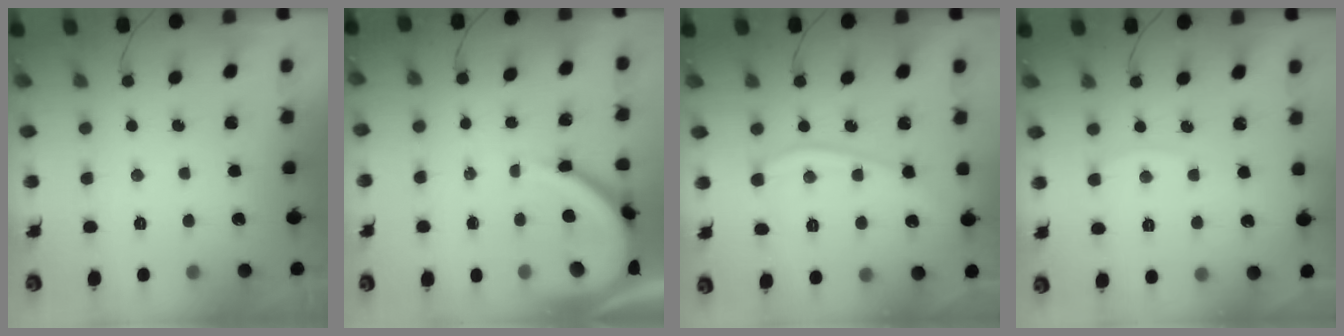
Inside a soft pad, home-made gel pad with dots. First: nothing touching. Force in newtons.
{"total": 11.1, "press": 11.0, "slide": 1.1}
{"total": 10.7, "press": 10.6, "slide": 1.3}
{"total": 2.7, "press": 2.7, "slide": 0.4}